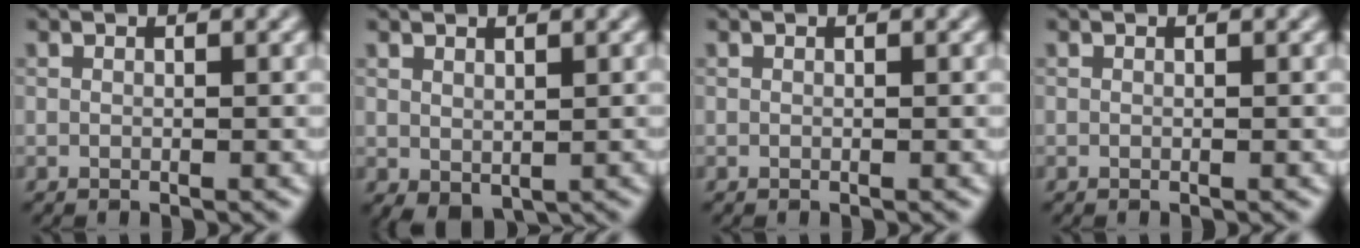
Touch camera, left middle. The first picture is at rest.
{"total": 1.5, "force": [0.4, 1.0, 1.1], "torque": [-0.021, -0.005, 0.015]}
{"total": 0.0}
{"total": 0.0}